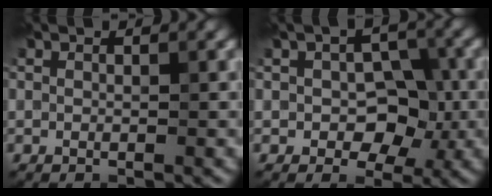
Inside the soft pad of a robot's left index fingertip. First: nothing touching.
{"total": 4.6, "force": [-0.6, 3.1, 3.4], "torque": [-0.038, -0.001, -0.011]}